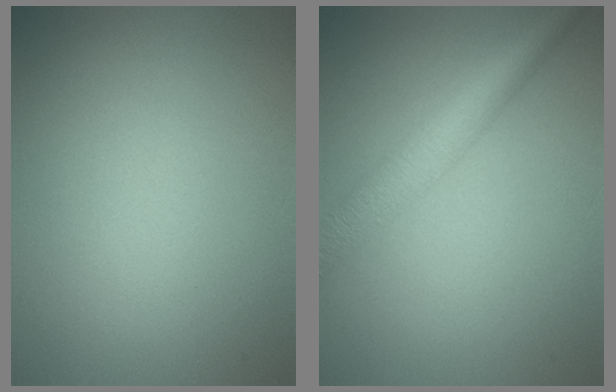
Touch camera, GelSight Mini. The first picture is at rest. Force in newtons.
{"total": 4.6, "press": 4.6, "slide": 0.1}